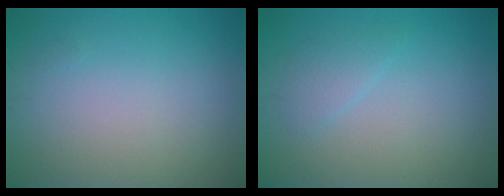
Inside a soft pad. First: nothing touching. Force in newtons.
{"total": 1.3, "press": 1.3, "slide": 0.1}